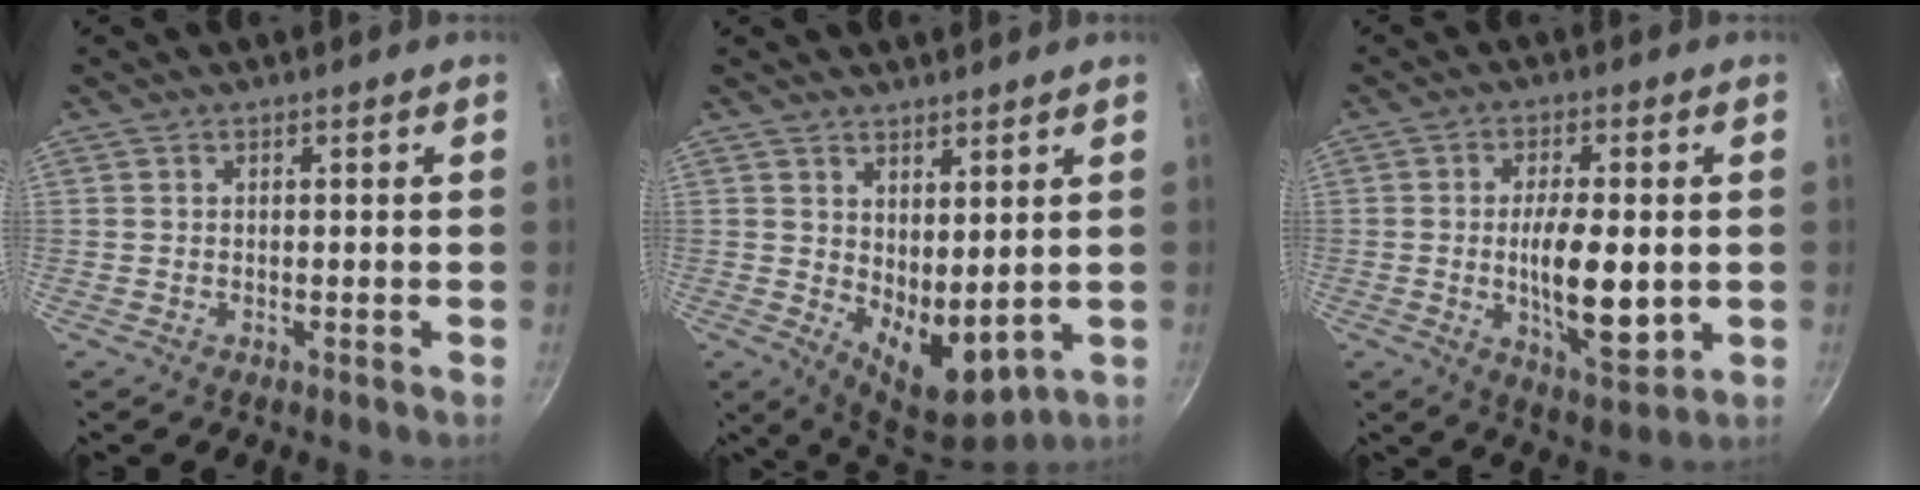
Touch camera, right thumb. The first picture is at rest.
{"total": 9.2, "force": [2.5, 4.7, 7.5], "torque": [-0.094, -0.041, 0.054]}
{"total": 12.3, "force": [-1.0, 4.8, 11.3], "torque": [-0.181, -0.010, -0.009]}